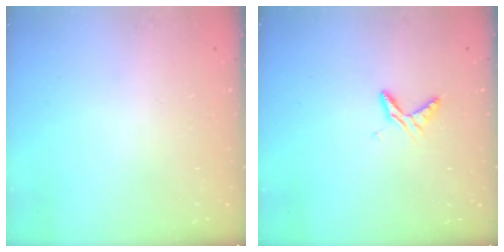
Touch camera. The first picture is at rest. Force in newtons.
{"total": 5.6, "press": 5.6, "slide": 0.4}